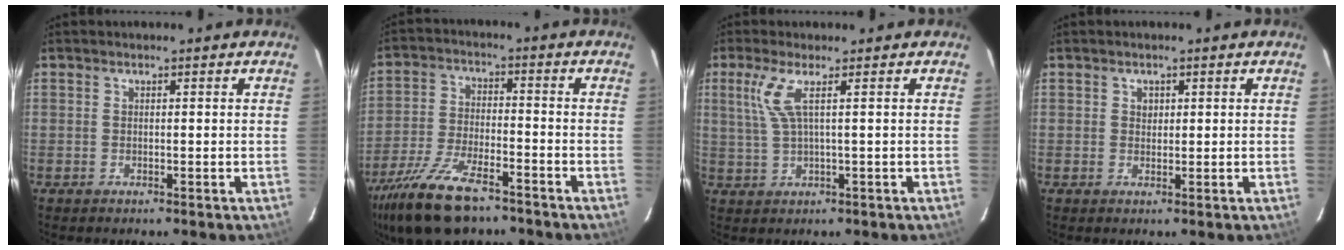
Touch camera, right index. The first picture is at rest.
{"total": 16.2, "force": [-11.7, 5.9, 9.5], "torque": [-0.212, -0.032, -0.215]}
{"total": 4.5, "force": [1.4, -0.2, 4.2], "torque": [-0.087, 0.000, 0.036]}
{"total": 1.2, "force": [0.4, 1.1, 0.3], "torque": [-0.003, 0.005, 0.007]}